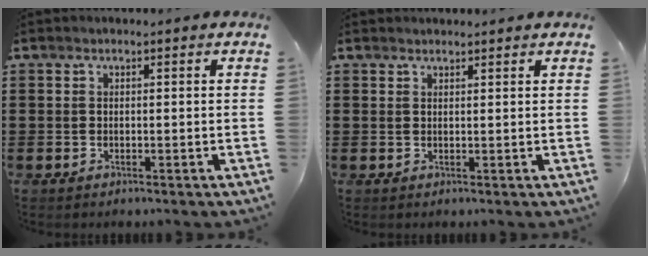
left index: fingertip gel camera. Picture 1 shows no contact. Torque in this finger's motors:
{"motor_torque": [2.14, 0.00, 0.42, 0.01]}